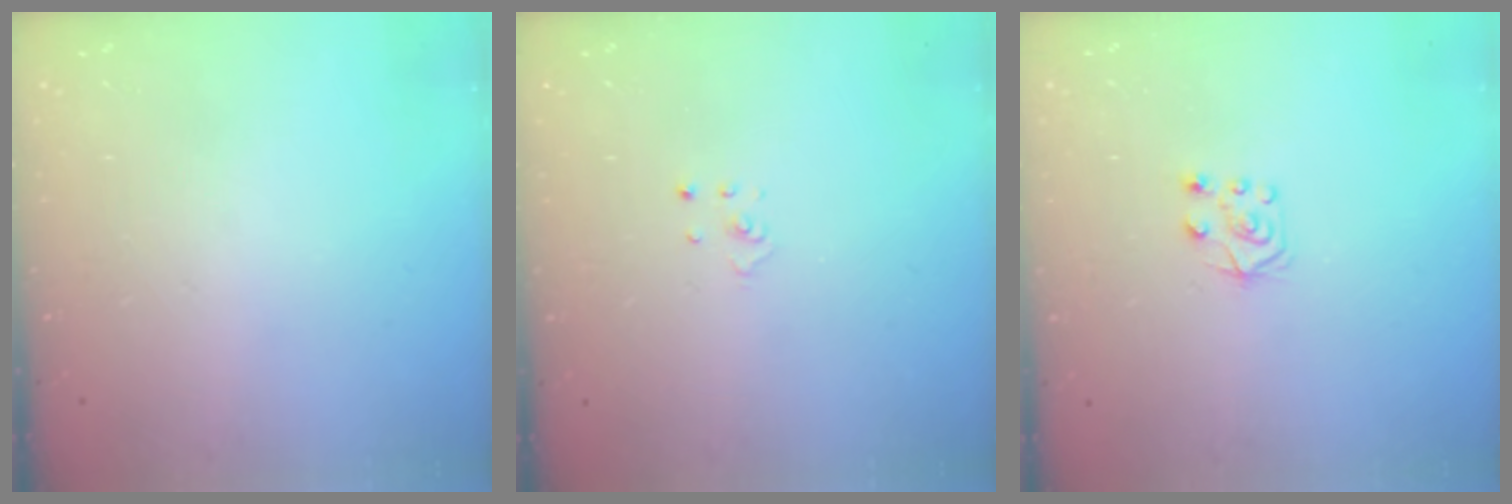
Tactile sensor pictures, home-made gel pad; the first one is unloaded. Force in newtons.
{"total": 1.1, "press": 1.1, "slide": 0.1}
{"total": 6.1, "press": 6.1, "slide": 0.5}